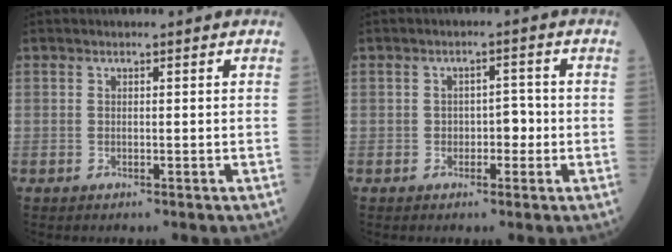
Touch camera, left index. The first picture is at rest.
{"total": 2.9, "force": [-1.1, 1.7, 2.0], "torque": [-0.024, 0.006, -0.018]}